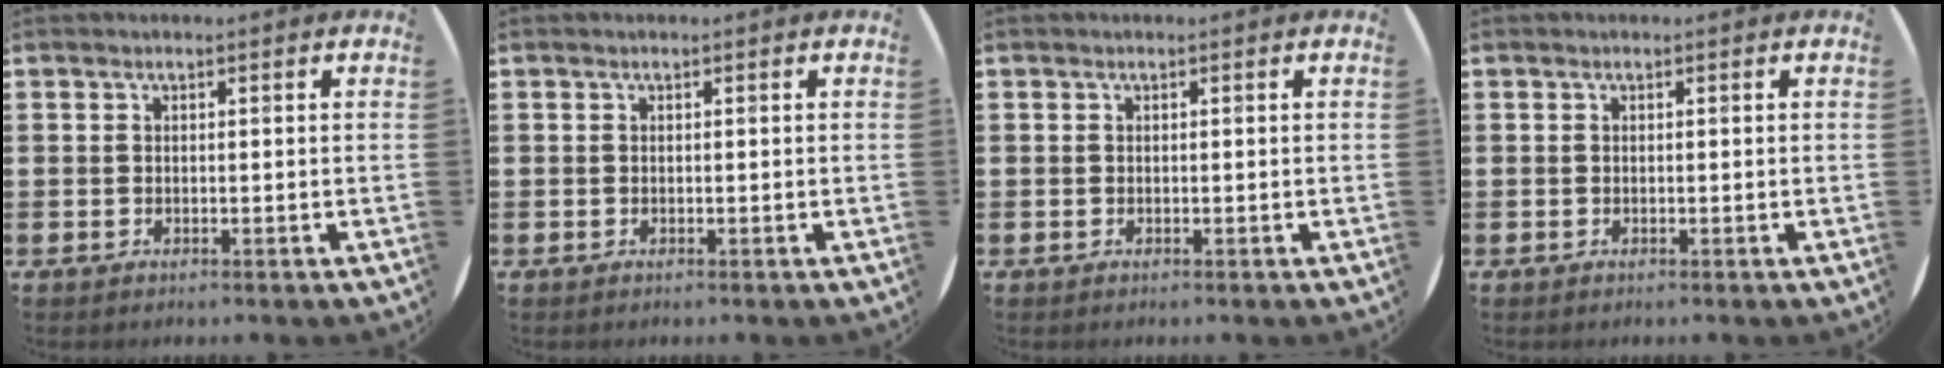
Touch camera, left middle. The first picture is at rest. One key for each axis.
{"total": 0.0}
{"total": 0.0}
{"total": 0.0}